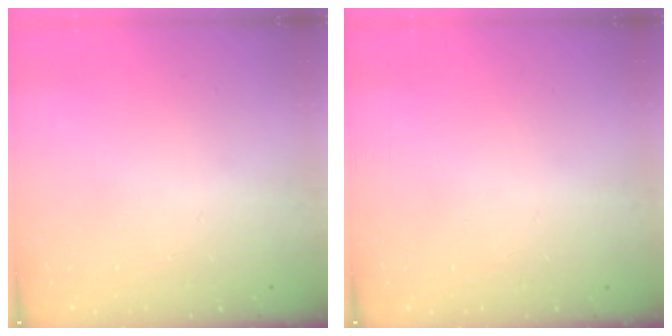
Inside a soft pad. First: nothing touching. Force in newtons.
{"total": 0.0}